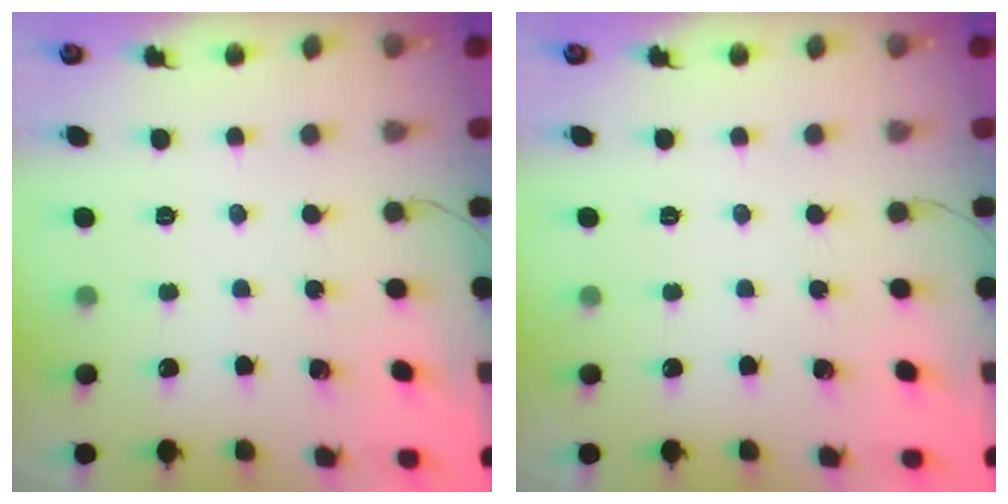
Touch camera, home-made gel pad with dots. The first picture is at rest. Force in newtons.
{"total": 0.0}